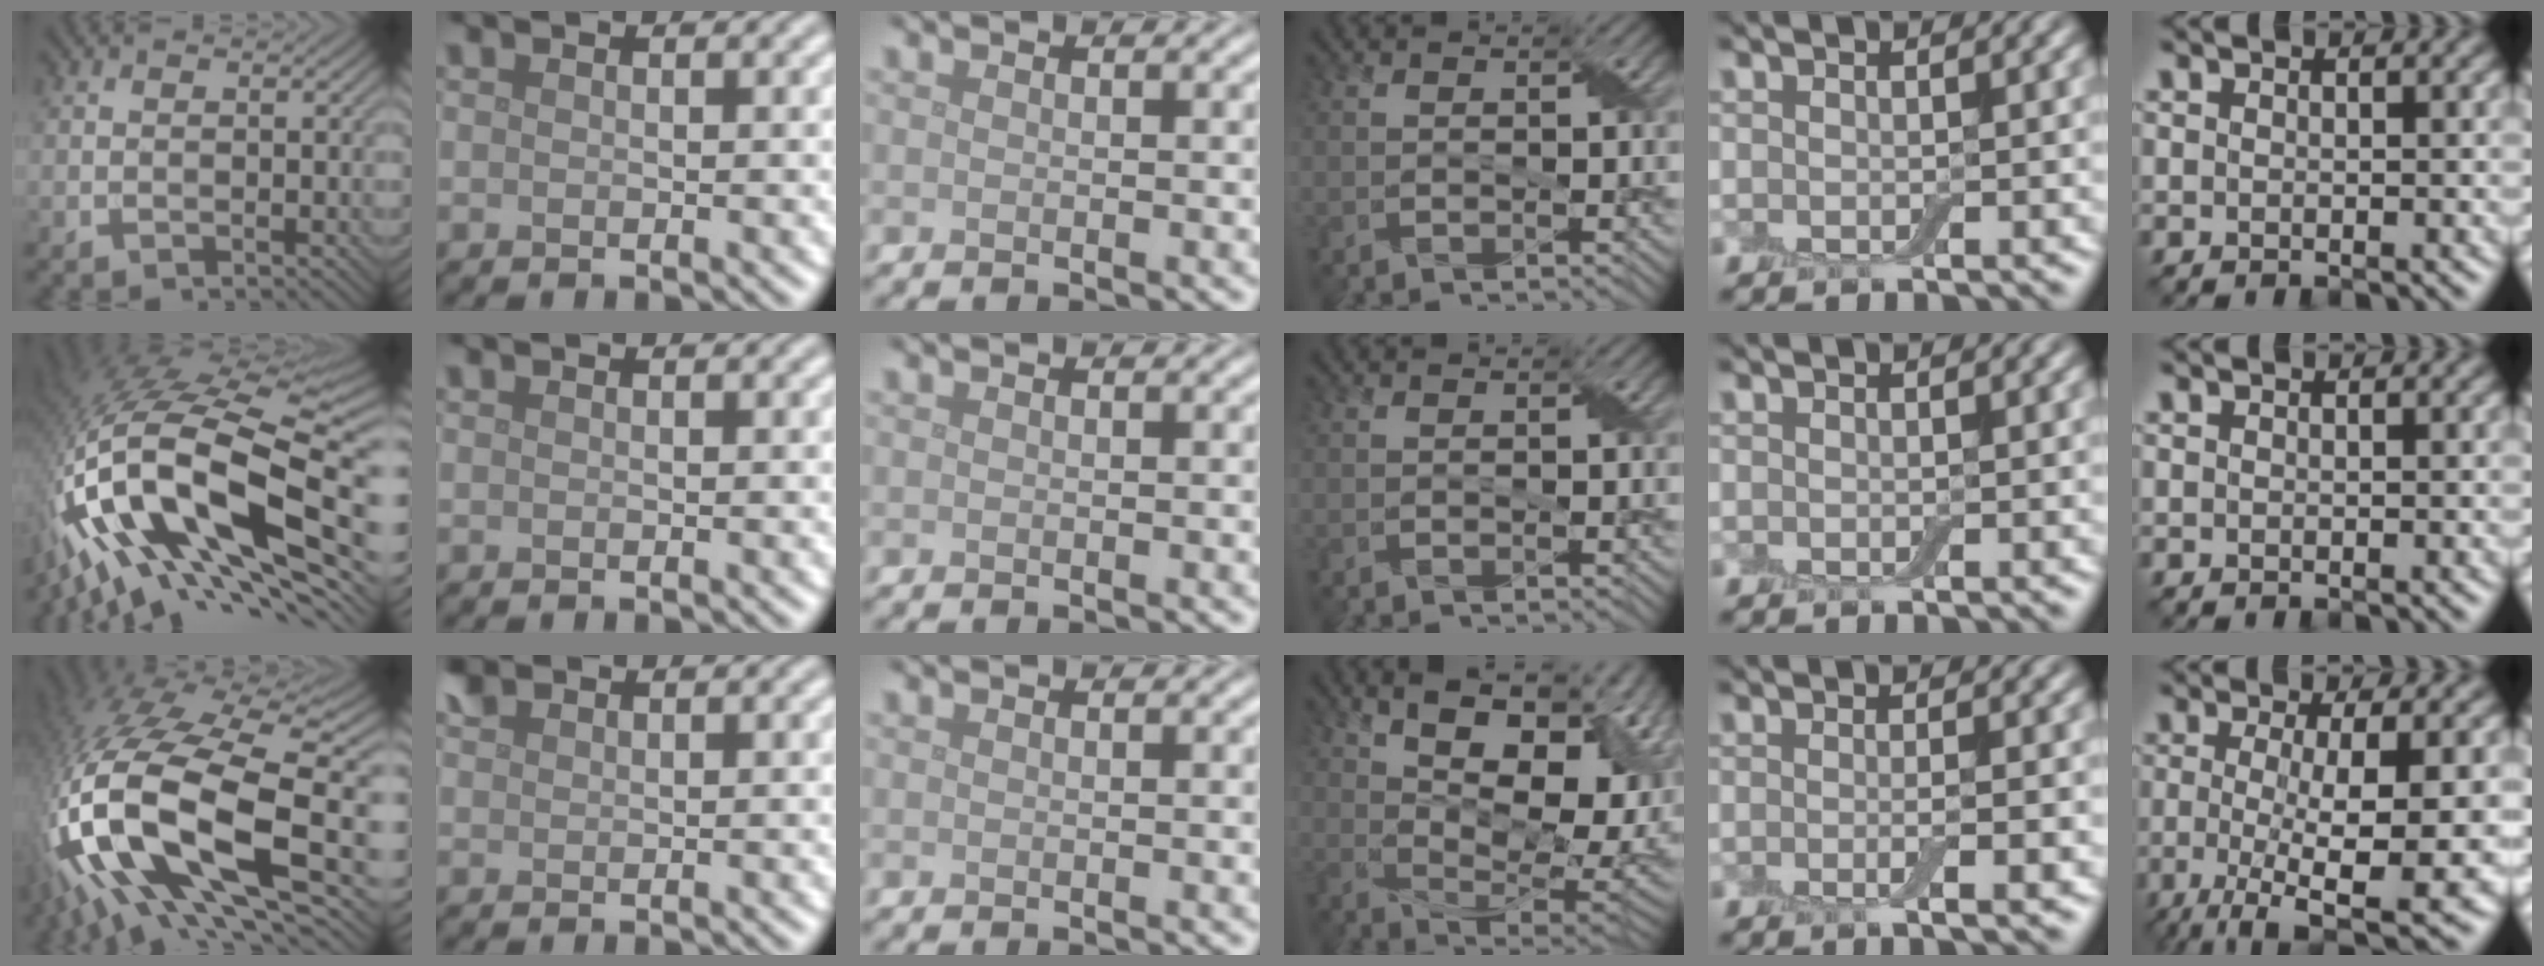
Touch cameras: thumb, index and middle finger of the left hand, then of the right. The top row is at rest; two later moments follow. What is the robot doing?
{"motion": "wrap", "object": "adhesive wrap"}